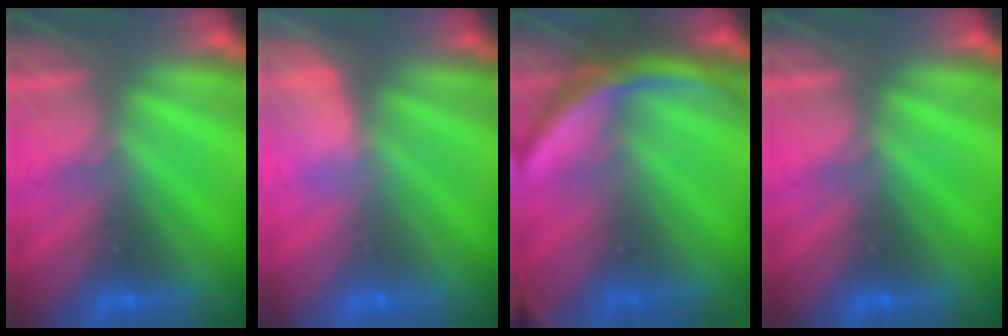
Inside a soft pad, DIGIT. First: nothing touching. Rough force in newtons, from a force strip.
{"total": 2.8}
{"total": 9.3}
{"total": 0.0}